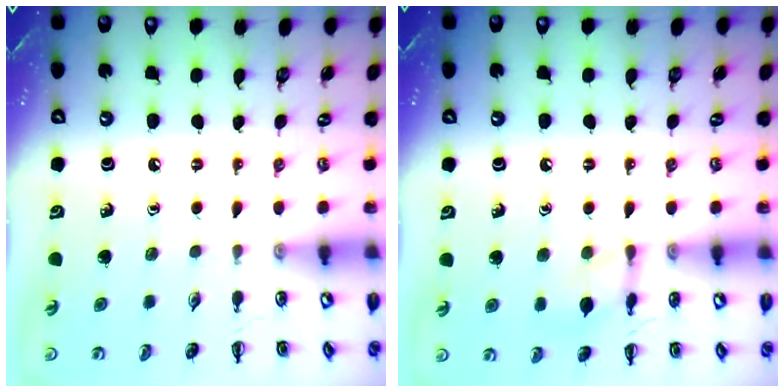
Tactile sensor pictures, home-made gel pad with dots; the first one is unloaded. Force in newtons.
{"total": 8.3, "press": 8.2, "slide": 1.1}